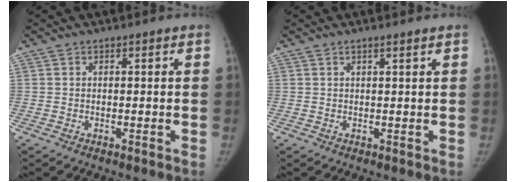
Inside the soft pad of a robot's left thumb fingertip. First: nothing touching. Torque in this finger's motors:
{"motor_torque": [-0.23, 0.16, 0.08, 0.35, 0.00]}